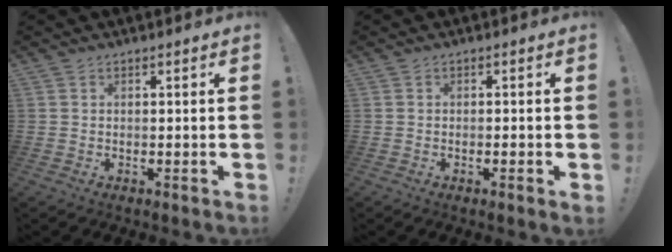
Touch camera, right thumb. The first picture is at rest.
{"total": 1.4, "force": [-0.8, -0.3, 1.1], "torque": [-0.023, 0.001, -0.014]}